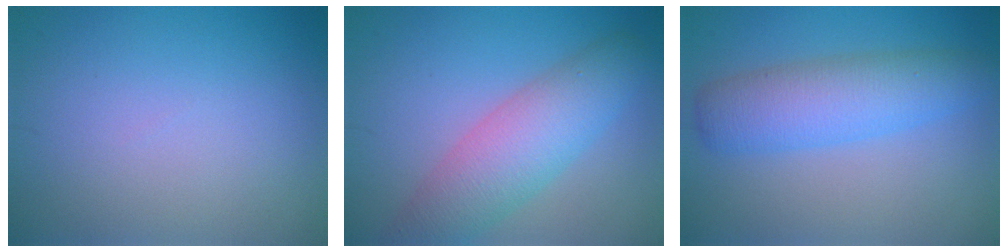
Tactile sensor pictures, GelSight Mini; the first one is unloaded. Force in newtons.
{"total": 6.2, "press": 6.2, "slide": 0.3}
{"total": 5.3, "press": 5.3, "slide": 0.0}